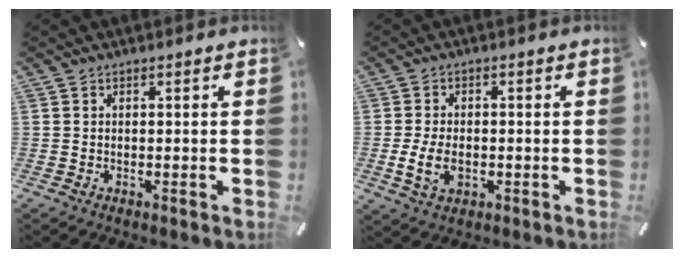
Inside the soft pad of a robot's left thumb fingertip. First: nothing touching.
{"total": 6.2, "force": [-1.4, 4.1, 4.4], "torque": [-0.098, 0.002, -0.026]}